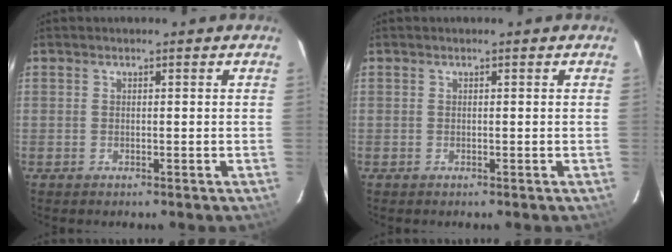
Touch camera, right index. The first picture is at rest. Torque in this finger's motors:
{"motor_torque": [0.00, 0.00, 0.01, 0.01]}